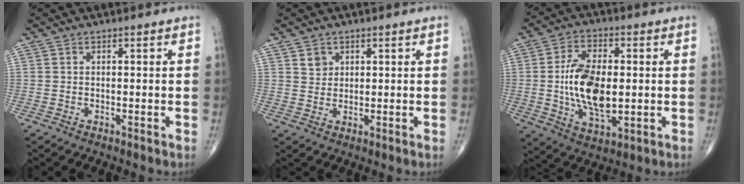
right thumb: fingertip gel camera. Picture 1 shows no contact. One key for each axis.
{"total": 2.6, "fx": 1.3, "fy": 2.1, "fz": 0.7, "tx": 0.001, "ty": -0.009, "tz": 0.022}
{"total": 14.2, "fx": -0.2, "fy": 7.4, "fz": 12.1, "tx": -0.215, "ty": -0.009, "tz": -0.001}